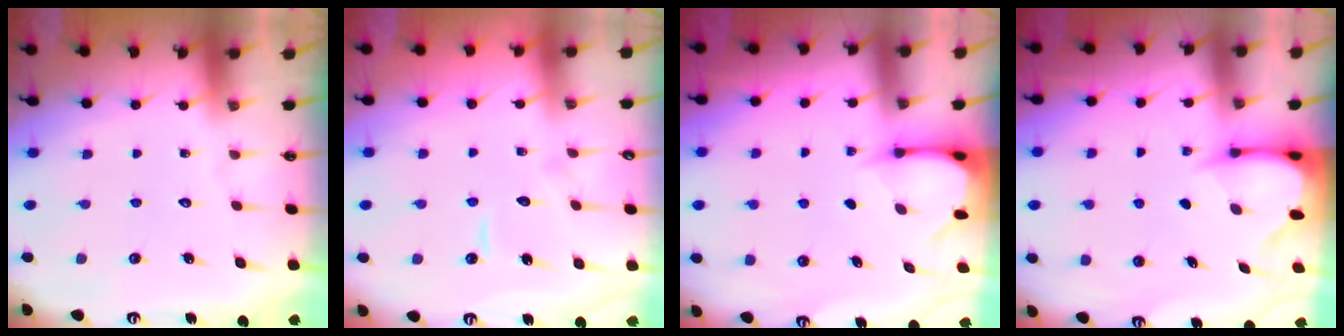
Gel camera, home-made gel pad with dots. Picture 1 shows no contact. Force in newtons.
{"total": 5.4, "press": 5.4, "slide": 0.5}
{"total": 3.6, "press": 3.6, "slide": 0.4}
{"total": 3.7, "press": 3.7, "slide": 0.4}